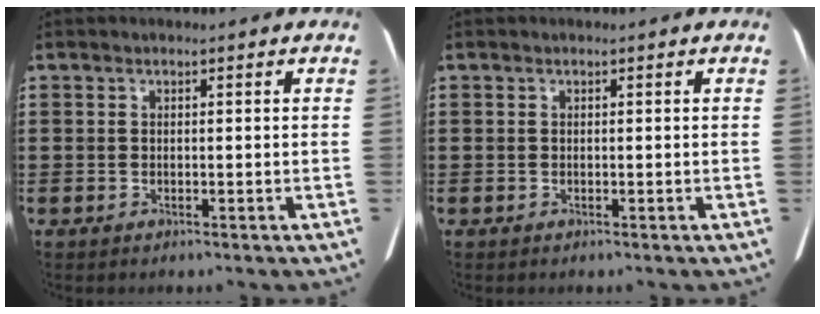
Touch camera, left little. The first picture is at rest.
{"total": 0.0}